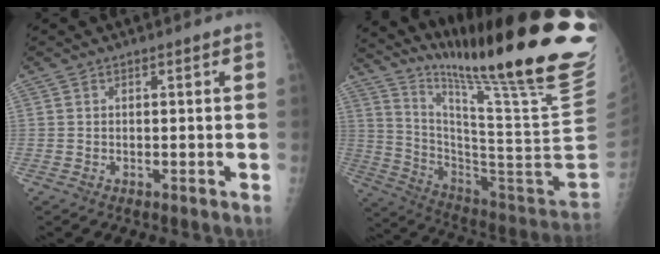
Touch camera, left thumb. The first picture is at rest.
{"total": 31.7, "force": [22.5, 1.4, 22.3], "torque": [-0.321, -0.148, 0.344]}